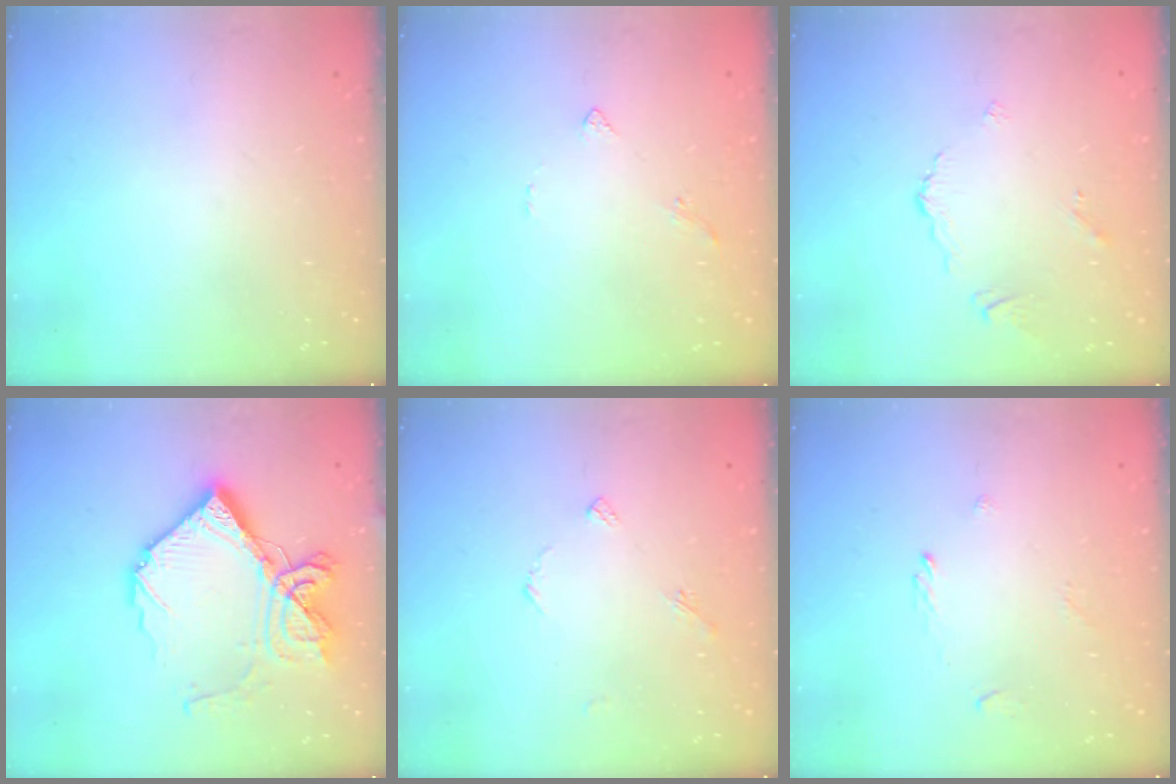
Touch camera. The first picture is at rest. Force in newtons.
{"total": 1.4, "press": 1.4, "slide": 0.4}
{"total": 3.5, "press": 3.5, "slide": 0.6}
{"total": 19.5, "press": 19.4, "slide": 1.5}
{"total": 3.3, "press": 3.3, "slide": 0.4}
{"total": 1.6, "press": 1.5, "slide": 0.5}